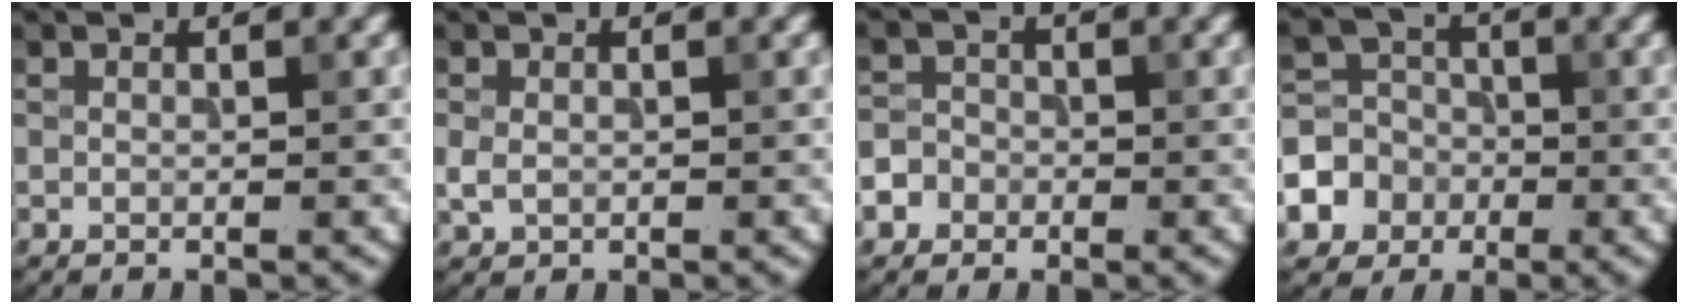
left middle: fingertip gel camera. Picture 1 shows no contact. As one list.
[{"total": 1.5, "force": [-0.1, 1.2, 0.8], "torque": [-0.020, -0.002, -0.001]}, {"total": 3.7, "force": [-1.8, 3.2, 0.6], "torque": [0.010, 0.000, -0.040]}, {"total": 5.9, "force": [-1.9, 5.5, 1.1], "torque": [-0.012, 0.005, -0.056]}]